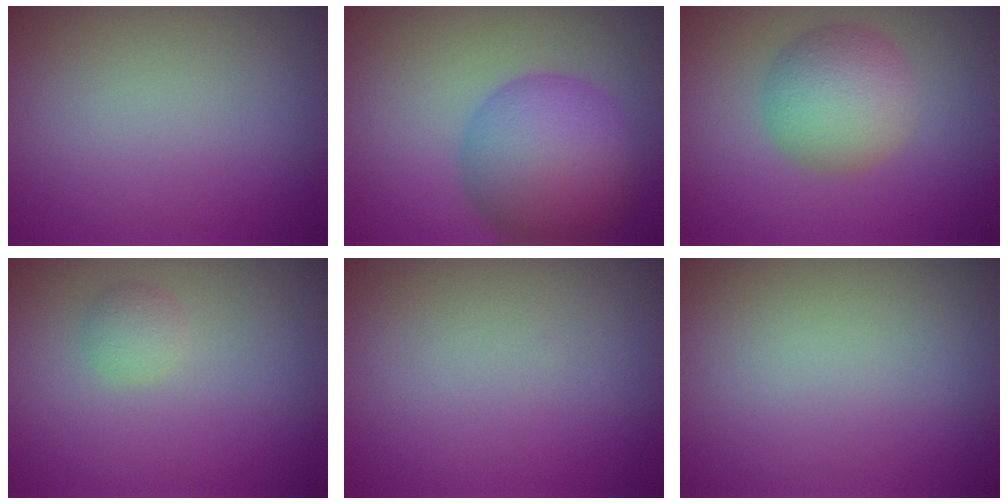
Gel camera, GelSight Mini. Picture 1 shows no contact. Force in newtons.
{"total": 8.3, "press": 8.3, "slide": 0.1}
{"total": 5.0, "press": 5.0, "slide": 0.3}
{"total": 1.3, "press": 1.3, "slide": 0.0}
{"total": 0.0}
{"total": 0.0}